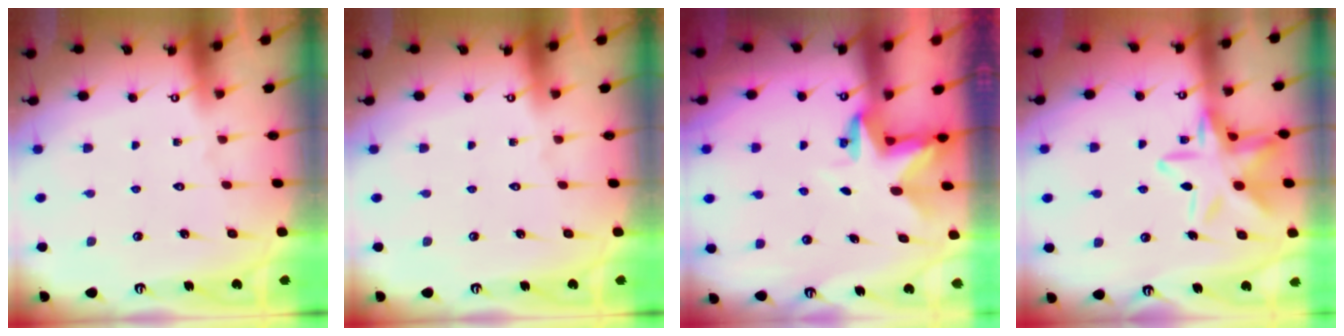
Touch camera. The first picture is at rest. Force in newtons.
{"total": 0.0}
{"total": 3.0, "press": 3.0, "slide": 0.2}
{"total": 16.4, "press": 16.4, "slide": 1.2}